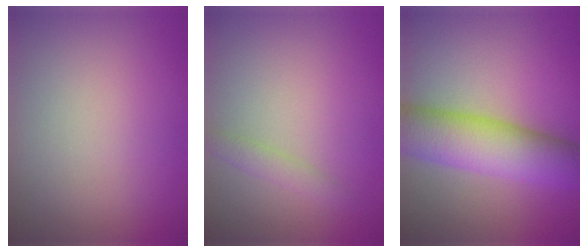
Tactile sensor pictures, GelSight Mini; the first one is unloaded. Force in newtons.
{"total": 1.4, "press": 1.4, "slide": 0.1}
{"total": 8.9, "press": 8.9, "slide": 0.2}